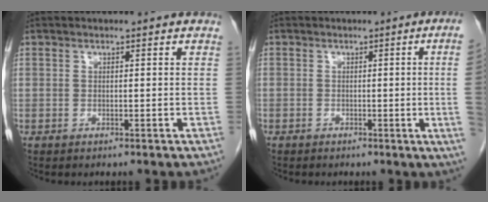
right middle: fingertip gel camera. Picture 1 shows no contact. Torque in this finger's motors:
{"motor_torque": [0.60, -0.70, -1.05, -0.21]}